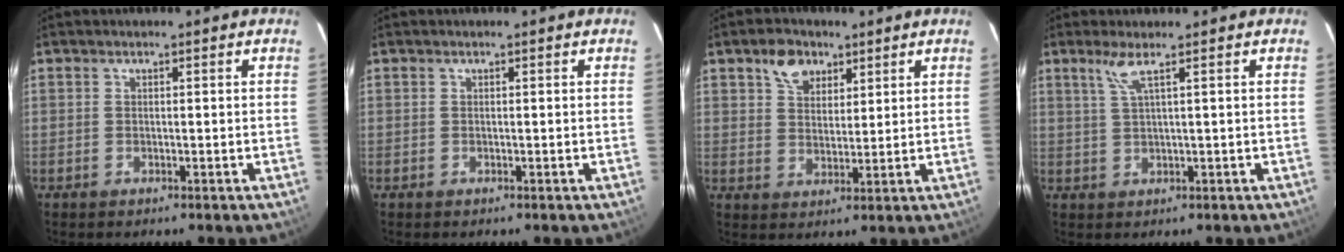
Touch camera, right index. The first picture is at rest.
{"total": 0.0}
{"total": 6.1, "force": [3.6, 4.1, 2.8], "torque": [-0.041, 0.014, 0.066]}
{"total": 2.9, "force": [1.6, -0.6, 2.4], "torque": [-0.048, -0.002, 0.037]}